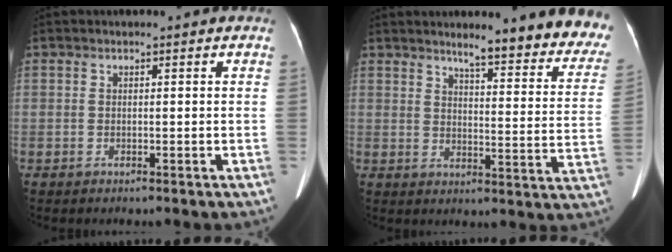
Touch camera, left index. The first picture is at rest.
{"total": 17.9, "force": [15.9, 2.5, 7.9], "torque": [-0.068, -0.058, 0.177]}